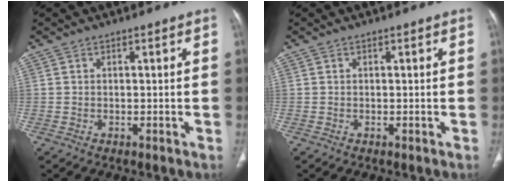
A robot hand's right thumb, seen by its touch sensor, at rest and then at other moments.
{"total": 0.0}